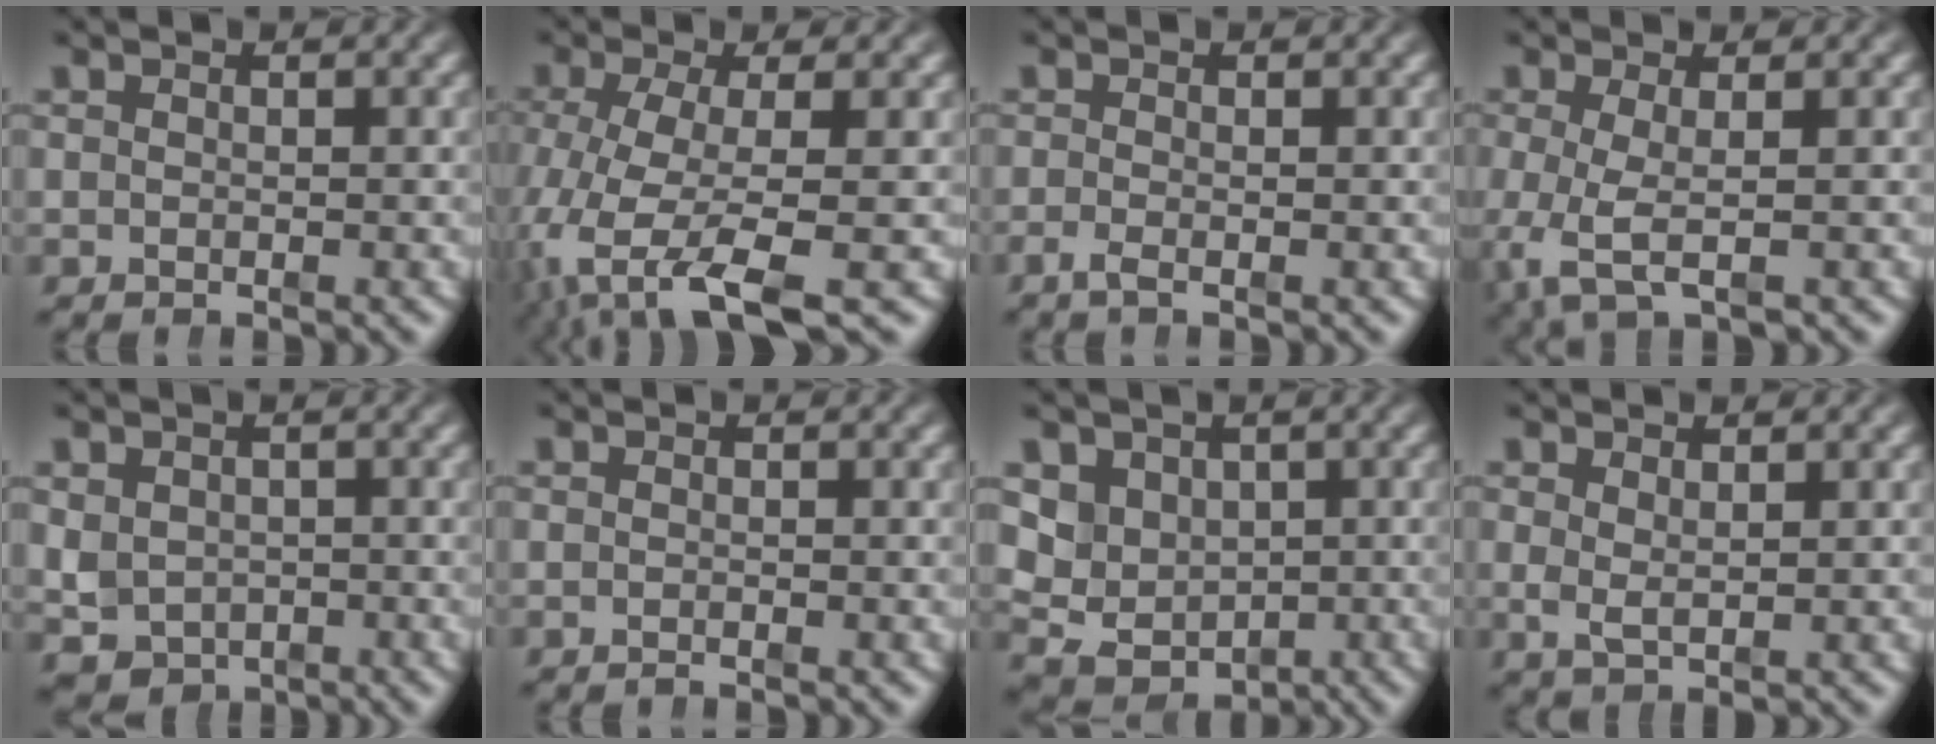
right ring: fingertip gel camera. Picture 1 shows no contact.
{"total": 6.9, "force": [-2.4, 3.4, 5.5], "torque": [-0.133, -0.045, -0.020]}
{"total": 1.4, "force": [-1.1, 0.3, 0.8], "torque": [-0.025, -0.010, -0.019]}
{"total": 5.0, "force": [-0.8, 2.4, 4.3], "torque": [-0.109, -0.026, 0.002]}
{"total": 6.2, "force": [-1.6, 5.4, 2.6], "torque": [-0.066, -0.044, -0.008]}
{"total": 0.6, "force": [-0.5, 0.0, 0.3], "torque": [-0.002, 0.004, -0.013]}
{"total": 7.8, "force": [-0.8, 6.8, 3.8], "torque": [-0.109, -0.051, 0.006]}
{"total": 1.4, "force": [0.7, 0.3, 1.2], "torque": [-0.025, -0.014, 0.026]}